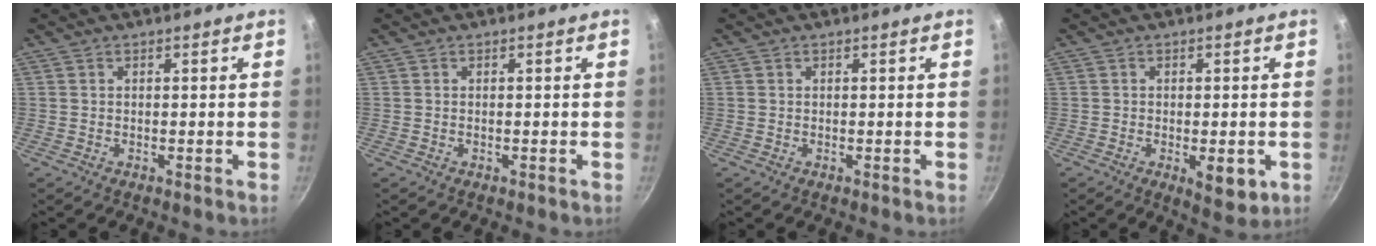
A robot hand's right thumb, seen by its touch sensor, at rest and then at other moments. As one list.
[{"total": 0.0}, {"total": 0.0}, {"total": 6.1, "force": [-1.6, 2.8, 5.2], "torque": [-0.055, -0.003, -0.016]}]